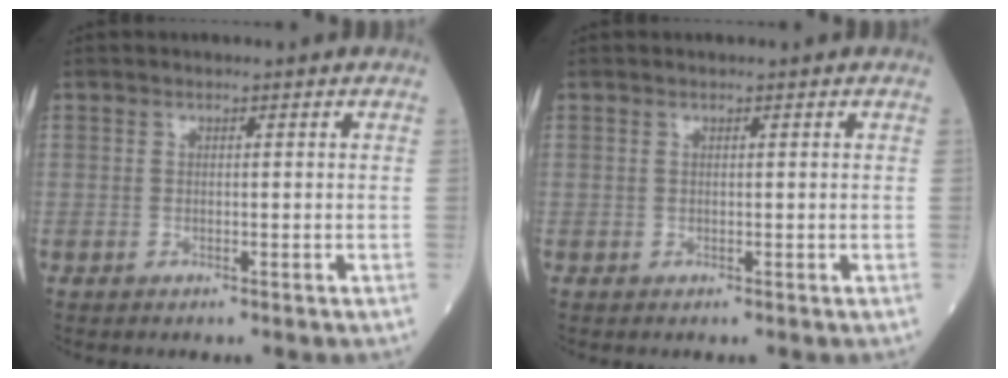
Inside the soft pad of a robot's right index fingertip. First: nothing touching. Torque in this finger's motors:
{"motor_torque": [0.02, 0.02, 0.00, -0.01]}